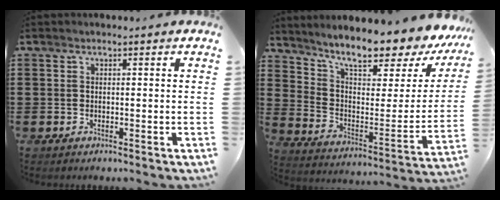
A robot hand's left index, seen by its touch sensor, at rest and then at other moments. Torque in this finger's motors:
{"motor_torque": [1.63, -0.51, 1.01, 0.21]}